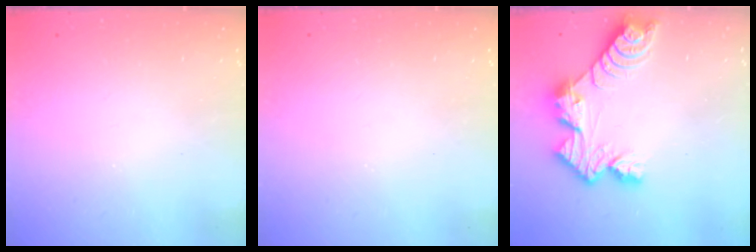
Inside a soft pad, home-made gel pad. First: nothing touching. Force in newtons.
{"total": 0.0}
{"total": 10.3, "press": 10.3, "slide": 1.0}